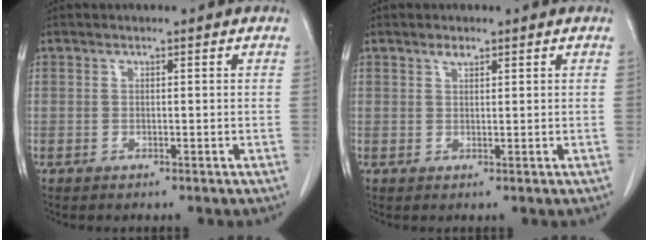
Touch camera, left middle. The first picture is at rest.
{"total": 1.1, "force": [0.9, 0.4, 0.6], "torque": [-0.016, -0.003, 0.015]}